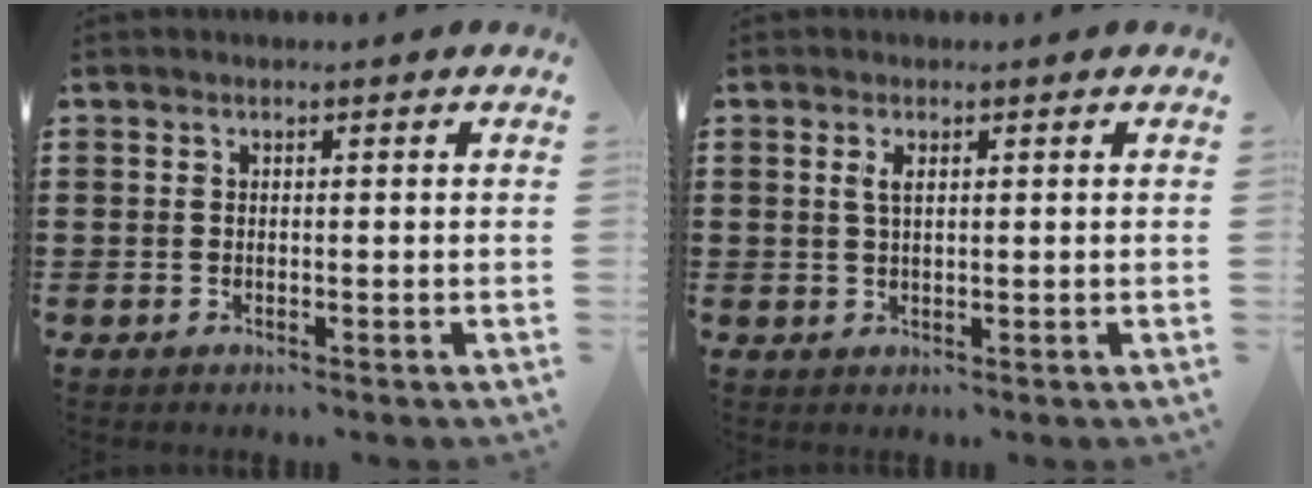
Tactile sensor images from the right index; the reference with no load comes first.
{"total": 1.9, "force": [0.6, 0.7, 1.7], "torque": [-0.035, 0.005, 0.009]}